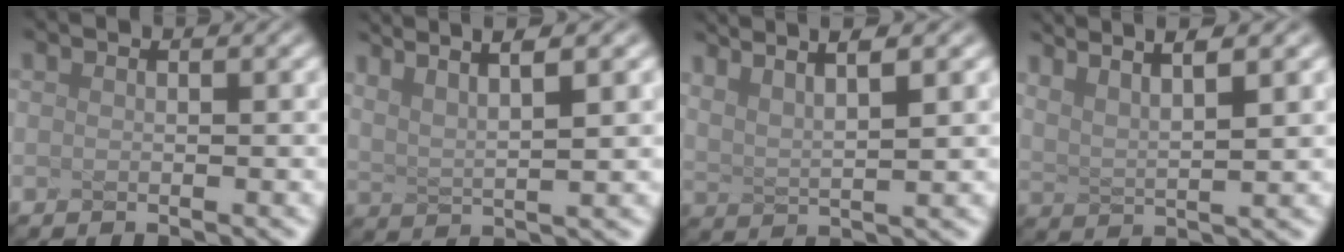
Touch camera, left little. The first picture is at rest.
{"total": 4.2, "force": [2.6, 0.0, 3.2], "torque": [-0.087, 0.013, 0.064]}
{"total": 4.3, "force": [2.9, 0.2, 3.2], "torque": [-0.082, 0.019, 0.060]}
{"total": 4.4, "force": [3.1, 0.1, 3.1], "torque": [-0.081, 0.017, 0.064]}